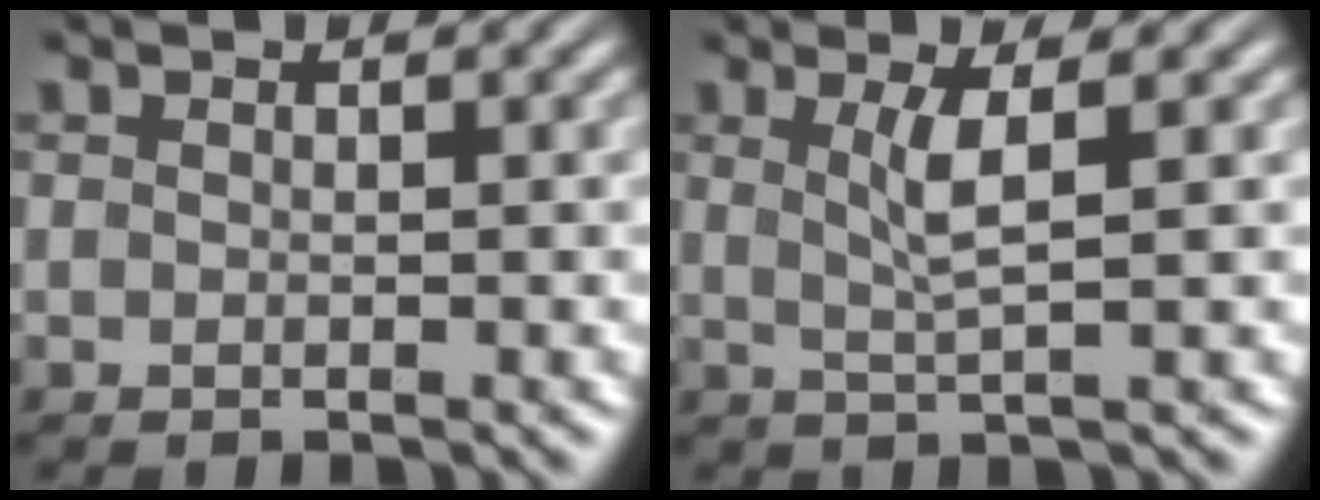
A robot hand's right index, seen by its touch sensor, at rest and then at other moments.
{"total": 2.3, "force": [0.3, -0.4, 2.3], "torque": [-0.048, -0.006, 0.011]}